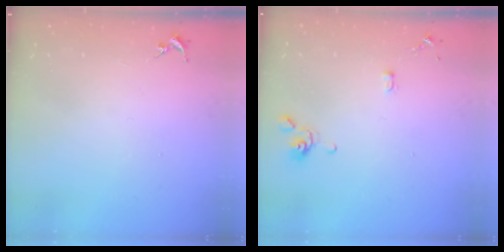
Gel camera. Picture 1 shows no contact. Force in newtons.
{"total": 3.6, "press": 3.5, "slide": 0.7}